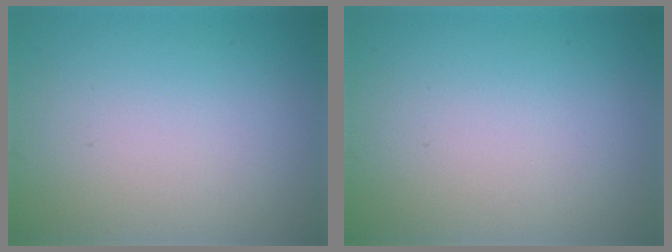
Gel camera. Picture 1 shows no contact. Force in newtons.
{"total": 0.0}